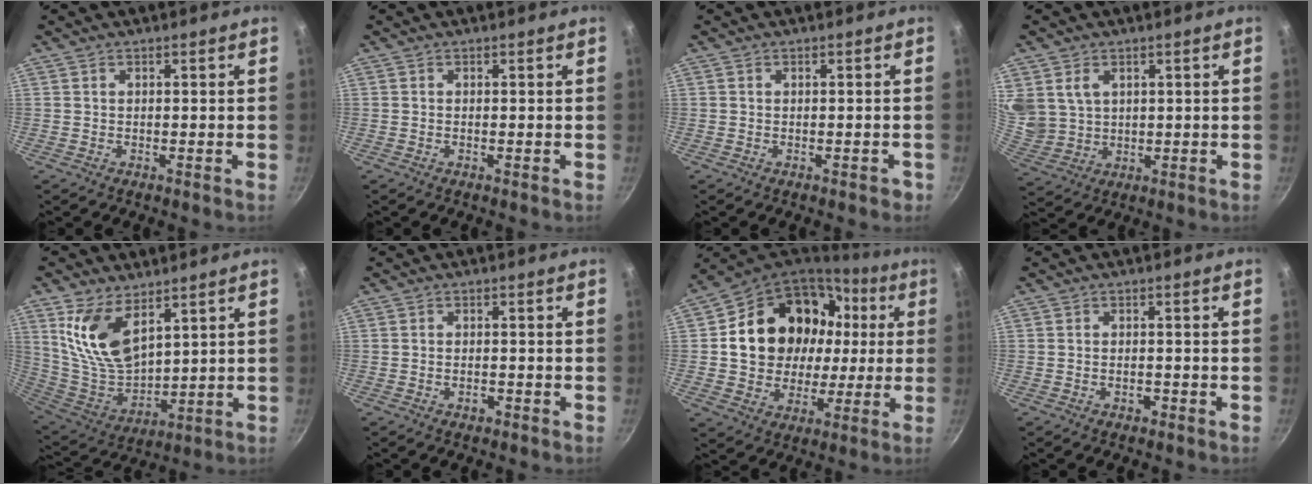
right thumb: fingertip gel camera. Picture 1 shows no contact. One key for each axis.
{"total": 0.0}
{"total": 1.2, "fx": -0.6, "fy": 0.8, "fz": 0.7, "tx": 0.004, "ty": 0.014, "tz": -0.001}
{"total": 9.0, "fx": 3.6, "fy": 6.9, "fz": 4.5, "tx": -0.076, "ty": -0.019, "tz": 0.084}
{"total": 14.1, "fx": 7.0, "fy": 7.5, "fz": 9.7, "tx": -0.169, "ty": -0.059, "tz": 0.152}
{"total": 1.7, "fx": -0.9, "fy": 1.0, "fz": 1.1, "tx": -0.018, "ty": 0.006, "tz": -0.015}
{"total": 23.1, "fx": 4.3, "fy": 18.6, "fz": 12.9, "tx": -0.202, "ty": 0.035, "tz": 0.085}
{"total": 1.6, "fx": -0.8, "fy": 1.0, "fz": 1.0, "tx": -0.014, "ty": 0.006, "tz": -0.012}